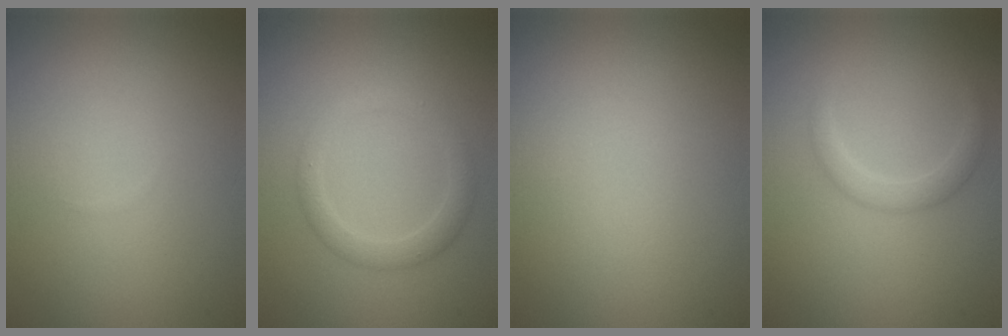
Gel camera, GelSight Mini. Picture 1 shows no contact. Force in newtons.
{"total": 2.2, "press": 2.2, "slide": 0.1}
{"total": 0.0}
{"total": 1.7, "press": 1.7, "slide": 0.1}